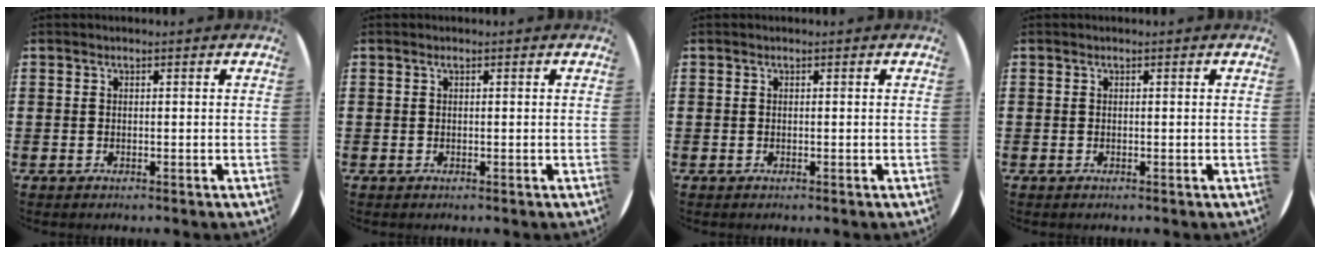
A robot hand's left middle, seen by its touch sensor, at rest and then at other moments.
{"total": 0.0}
{"total": 0.0}
{"total": 0.0}